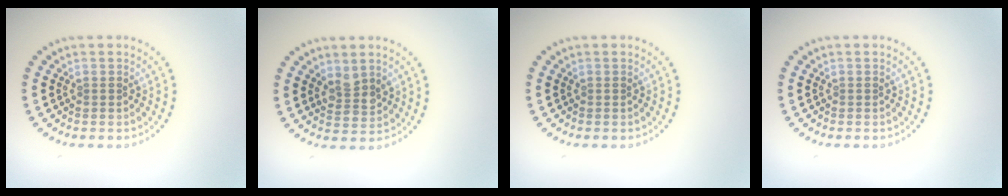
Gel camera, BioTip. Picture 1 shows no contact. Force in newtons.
{"total": 2.4, "press": 2.2, "slide": 0.8}
{"total": 0.0}
{"total": 0.0}